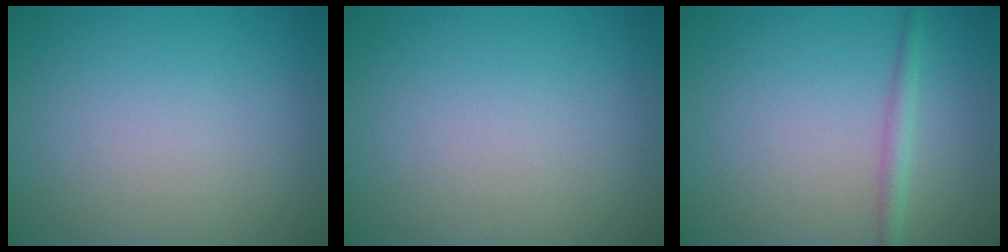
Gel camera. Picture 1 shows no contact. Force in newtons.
{"total": 0.0}
{"total": 1.7, "press": 1.7, "slide": 0.0}